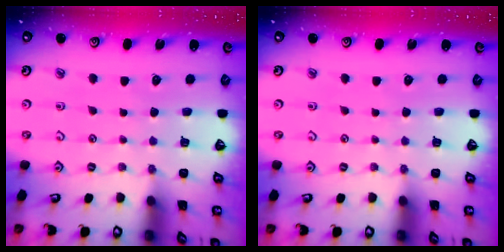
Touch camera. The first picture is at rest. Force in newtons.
{"total": 0.0}